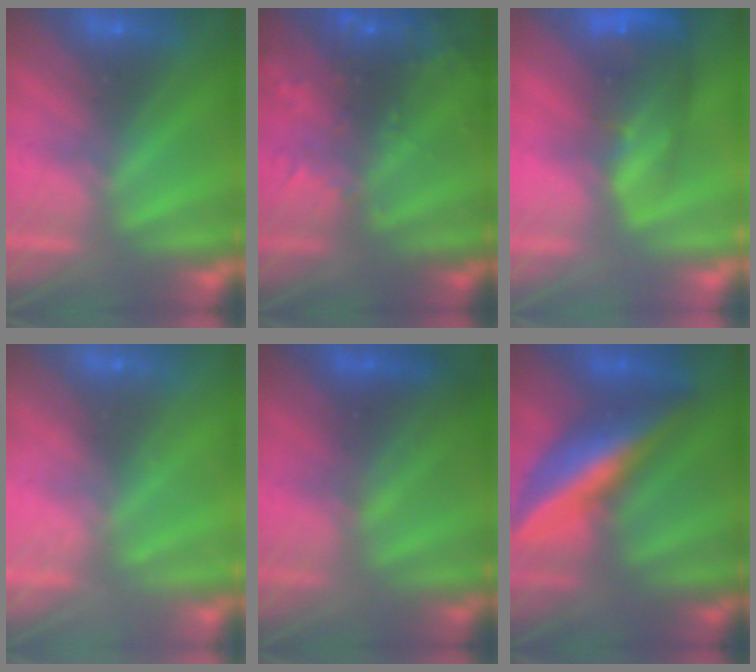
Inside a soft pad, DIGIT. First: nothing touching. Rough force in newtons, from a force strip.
{"total": 7.7}
{"total": 10.9}
{"total": 2.4}
{"total": 2.3}
{"total": 7.8}